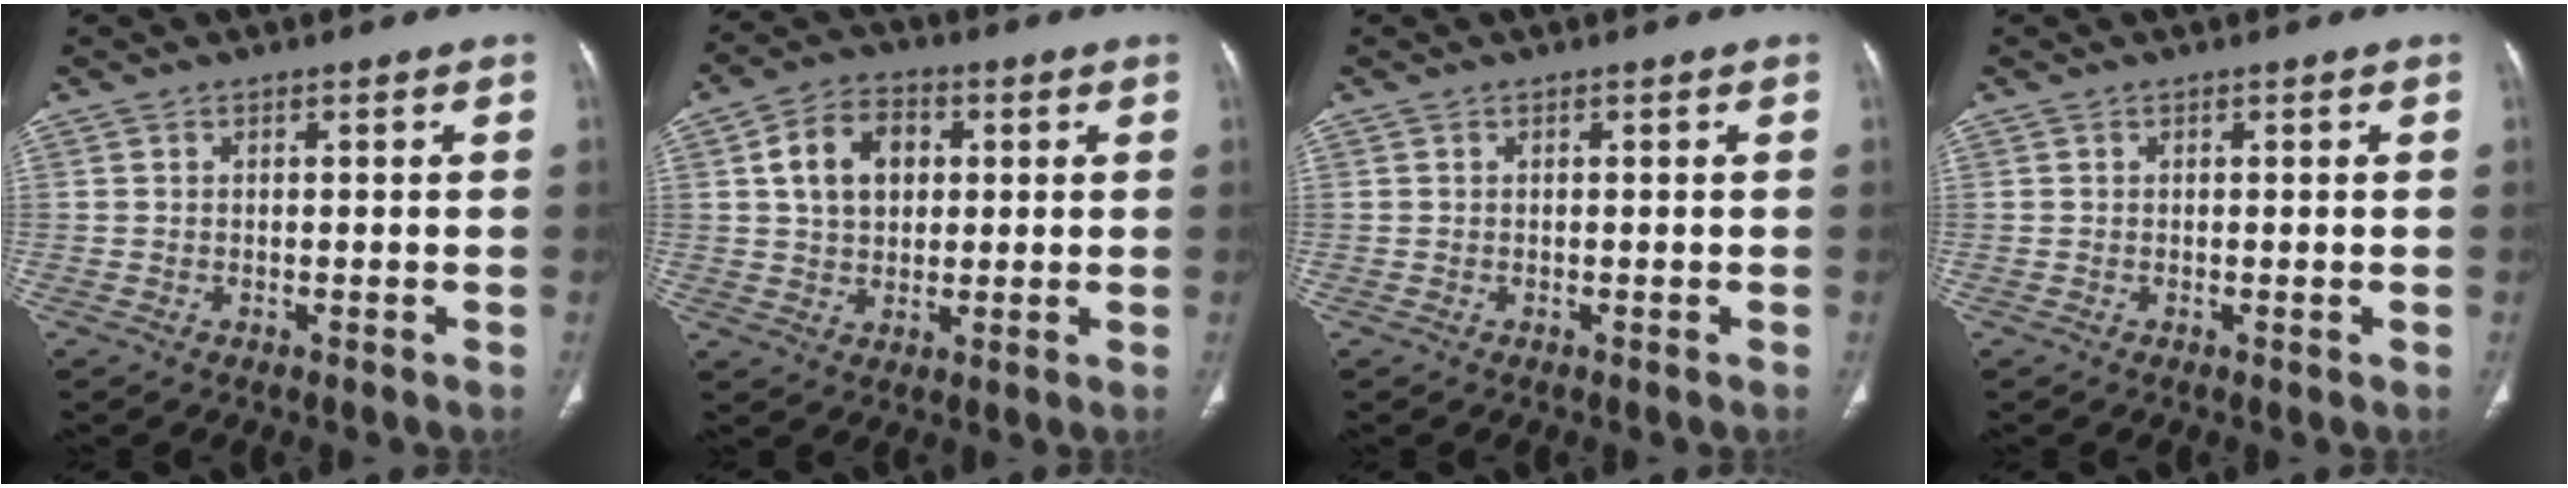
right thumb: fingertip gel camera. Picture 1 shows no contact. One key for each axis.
{"total": 9.9, "fx": 2.2, "fy": 7.2, "fz": 6.4, "tx": -0.086, "ty": 0.004, "tz": 0.036}
{"total": 0.0}
{"total": 0.0}